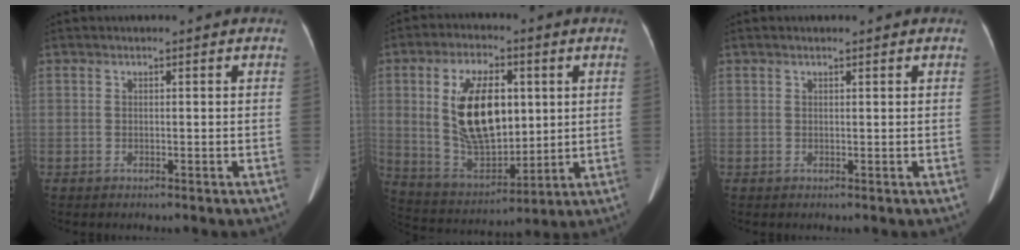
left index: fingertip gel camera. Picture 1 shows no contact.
{"total": 14.8, "force": [2.6, 7.3, 12.6], "torque": [-0.245, 0.007, 0.058]}
{"total": 0.5, "force": [0.3, 0.2, 0.4], "torque": [-0.011, 0.002, 0.006]}